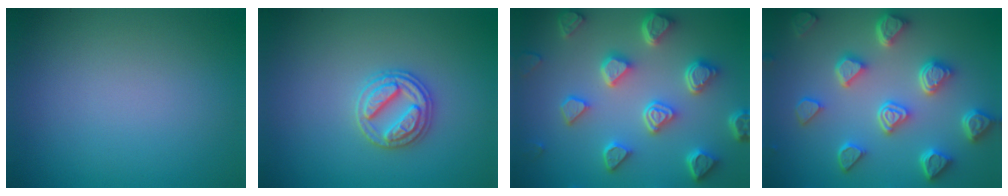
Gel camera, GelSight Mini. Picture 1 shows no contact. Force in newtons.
{"total": 2.9, "press": 2.8, "slide": 0.4}
{"total": 6.7, "press": 5.3, "slide": 4.1}
{"total": 6.6, "press": 5.3, "slide": 3.8}